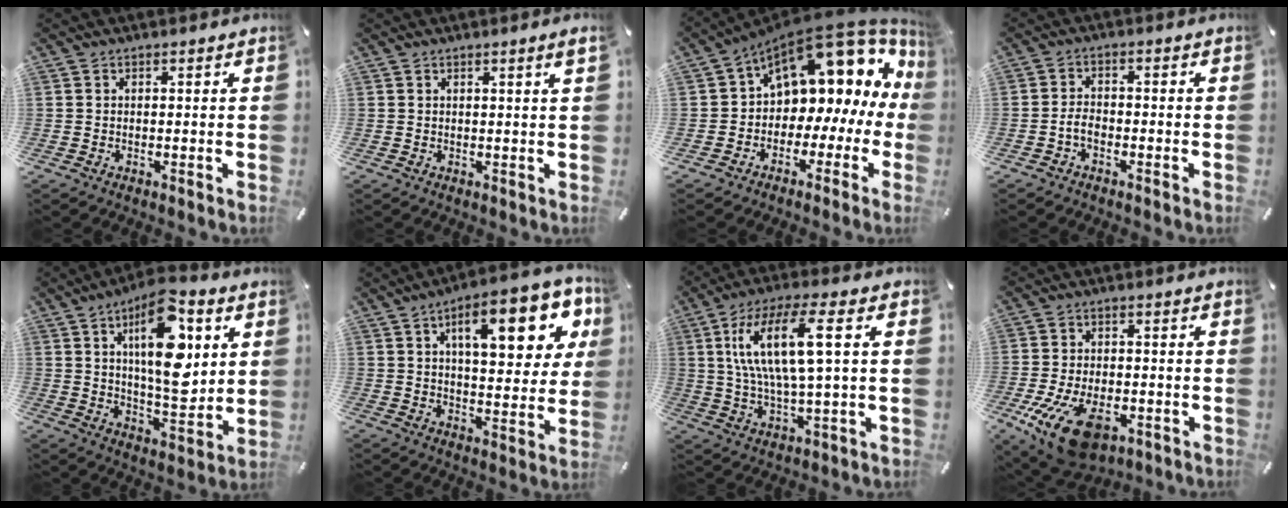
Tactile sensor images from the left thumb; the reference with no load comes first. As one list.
[{"total": 1.9, "force": [0.8, 0.0, 1.7], "torque": [-0.033, 0.000, 0.012]}, {"total": 13.7, "force": [8.3, 8.2, 7.1], "torque": [-0.100, -0.076, 0.138]}, {"total": 3.4, "force": [-1.7, 2.2, 1.9], "torque": [-0.043, 0.009, -0.033]}, {"total": 19.5, "force": [6.1, 8.8, 16.3], "torque": [-0.279, -0.020, 0.092]}, {"total": 19.0, "force": [7.5, 7.8, 15.7], "torque": [-0.214, -0.020, 0.111]}, {"total": 15.5, "force": [3.5, 4.1, 14.5], "torque": [-0.298, 0.002, 0.052]}, {"total": 14.7, "force": [-6.7, 8.2, 10.2], "torque": [-0.199, 0.023, -0.111]}]